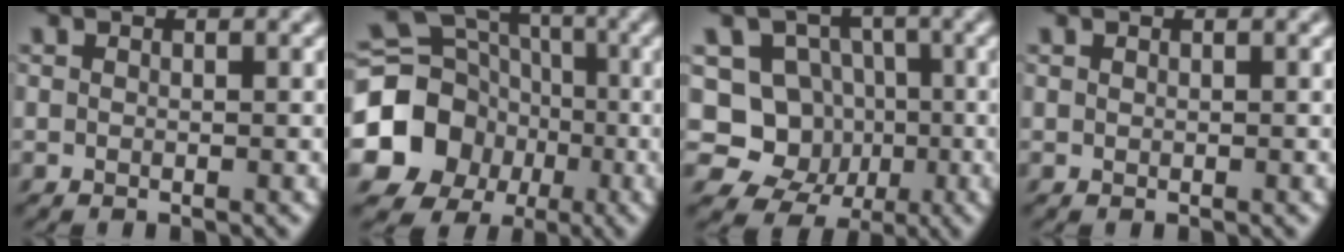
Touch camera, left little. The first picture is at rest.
{"total": 12.5, "force": [-3.4, 11.1, 4.6], "torque": [-0.100, -0.017, -0.082]}
{"total": 8.4, "force": [-1.1, 7.8, 2.8], "torque": [-0.043, 0.023, -0.052]}
{"total": 0.0}